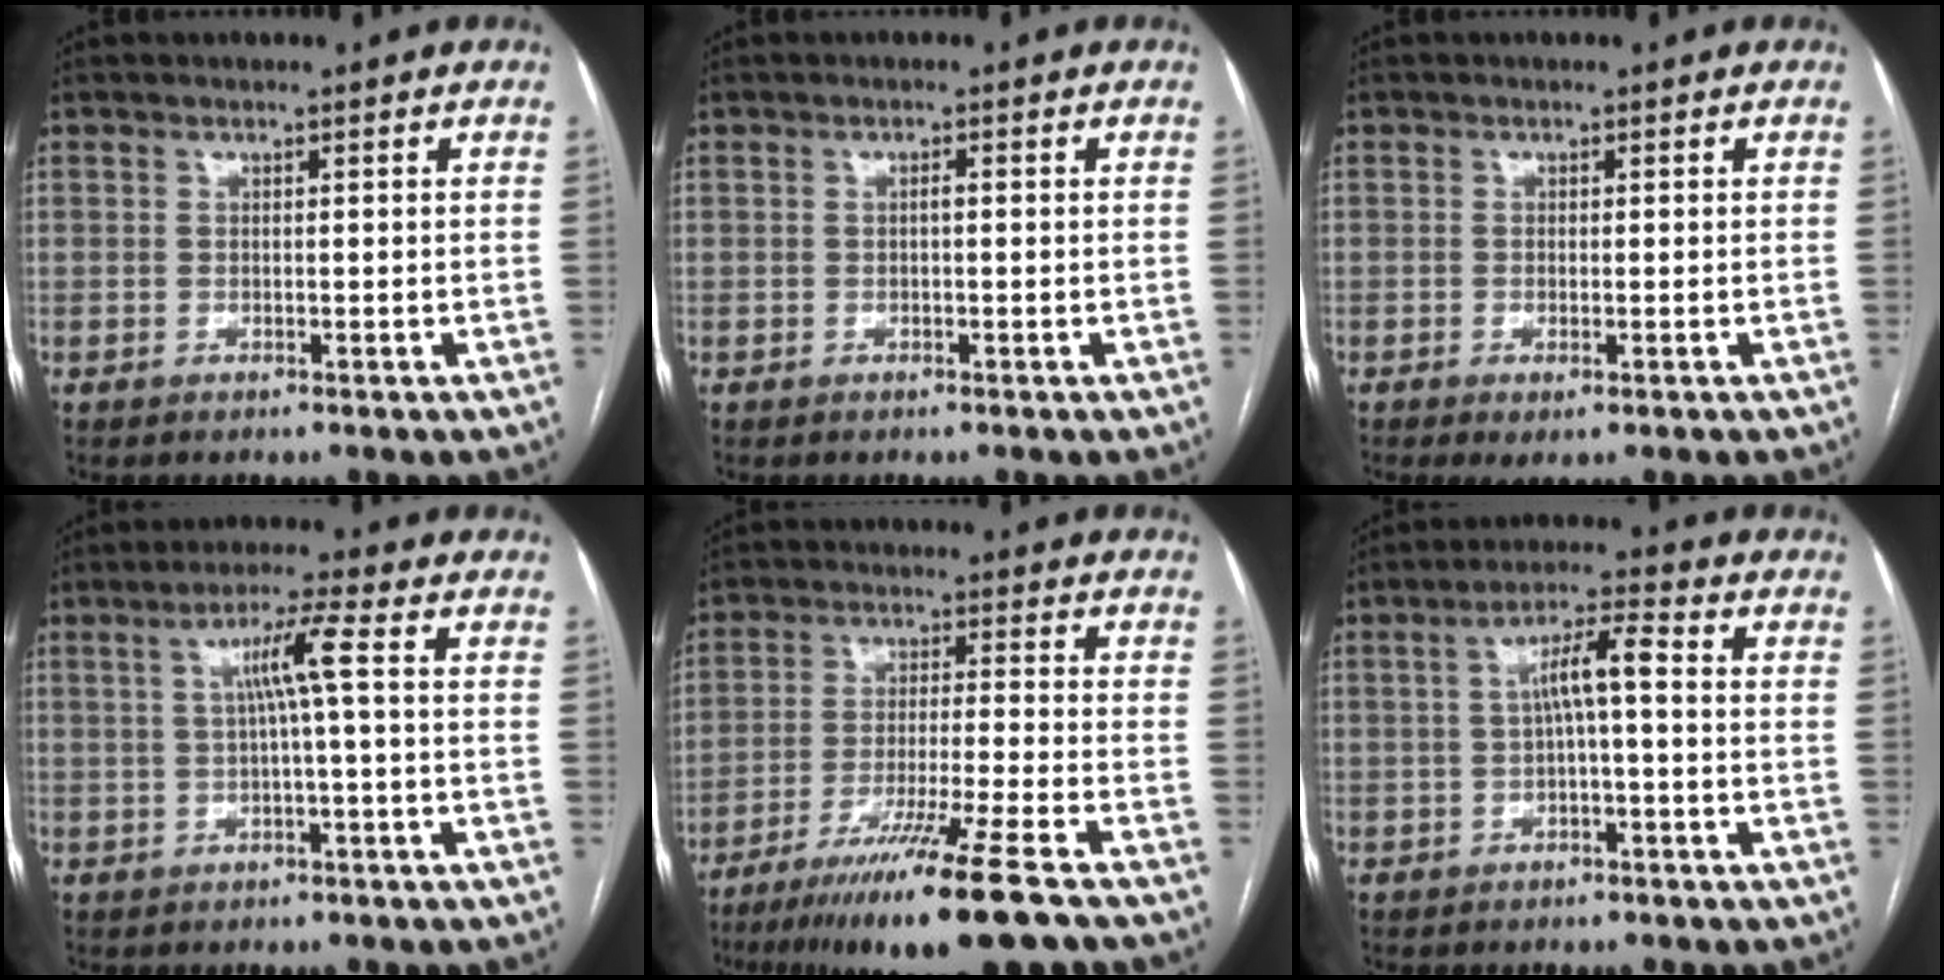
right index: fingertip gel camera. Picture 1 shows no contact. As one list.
[{"total": 0.6, "force": [-0.1, 0.2, 0.6], "torque": [-0.010, 0.001, -0.002]}, {"total": 1.9, "force": [-0.9, 0.6, 1.6], "torque": [-0.025, -0.004, -0.008]}, {"total": 5.3, "force": [0.7, -0.7, 5.2], "torque": [-0.093, 0.010, 0.016]}, {"total": 15.4, "force": [-11.0, -1.2, 10.7], "torque": [-0.178, -0.049, -0.182]}, {"total": 5.7, "force": [0.1, 0.7, 5.6], "torque": [-0.097, 0.022, 0.003]}]